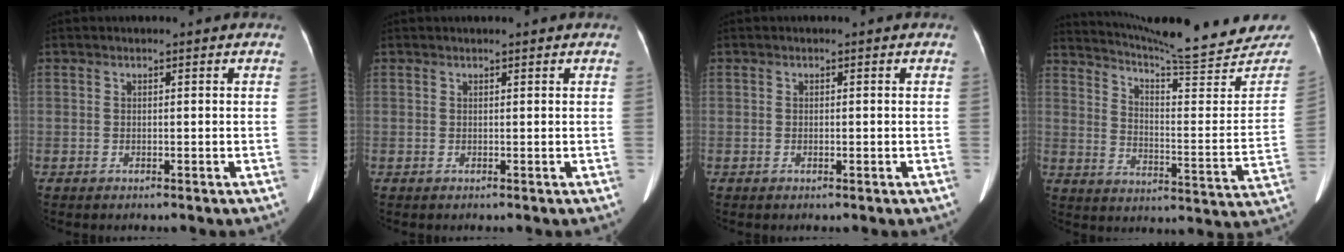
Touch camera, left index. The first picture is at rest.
{"total": 0.7, "force": [0.6, 0.1, 0.3], "torque": [-0.005, 0.008, 0.009]}
{"total": 0.6, "force": [-0.2, 0.2, 0.6], "torque": [-0.010, -0.001, -0.003]}
{"total": 23.4, "force": [22.0, 1.1, 7.9], "torque": [-0.121, -0.092, 0.285]}